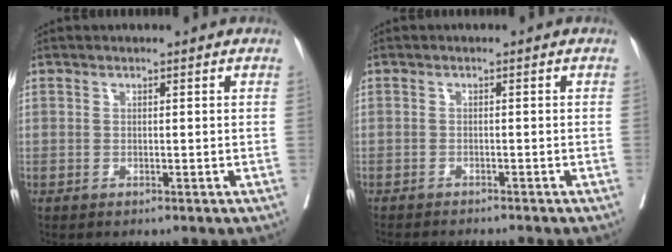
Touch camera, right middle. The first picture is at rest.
{"total": 6.1, "force": [-5.7, 0.2, 2.2], "torque": [-0.024, -0.014, -0.082]}